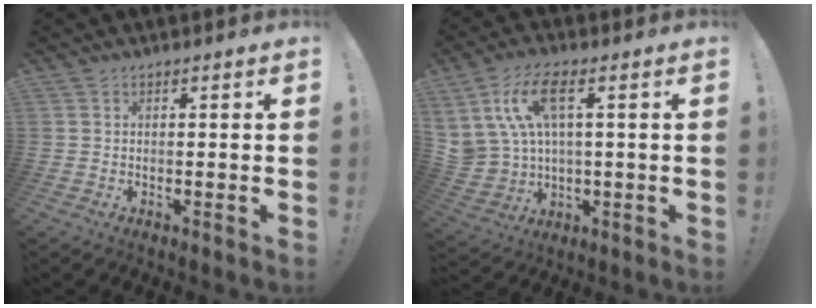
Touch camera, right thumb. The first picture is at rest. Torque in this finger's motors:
{"motor_torque": [0.29, 0.31, 0.55, 0.37, 0.11]}